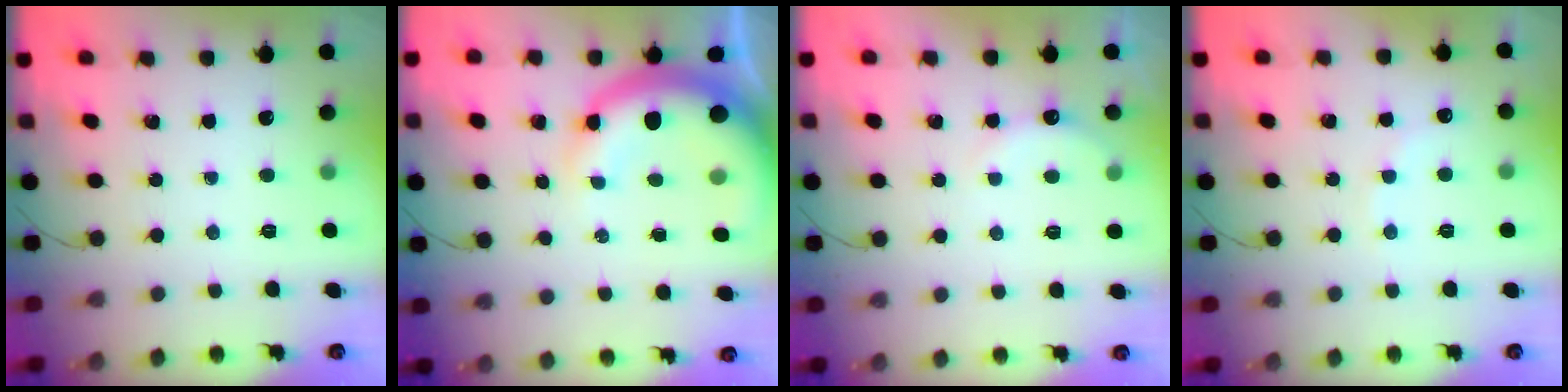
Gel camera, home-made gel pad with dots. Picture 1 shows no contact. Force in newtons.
{"total": 11.7, "press": 11.5, "slide": 2.3}
{"total": 3.5, "press": 3.4, "slide": 1.0}
{"total": 6.3, "press": 6.2, "slide": 1.3}